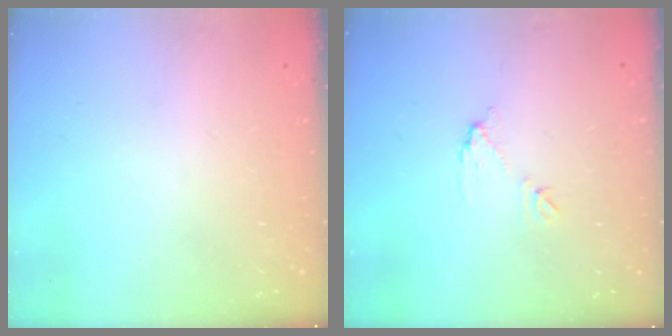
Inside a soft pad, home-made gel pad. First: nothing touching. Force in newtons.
{"total": 6.2, "press": 6.2, "slide": 0.2}